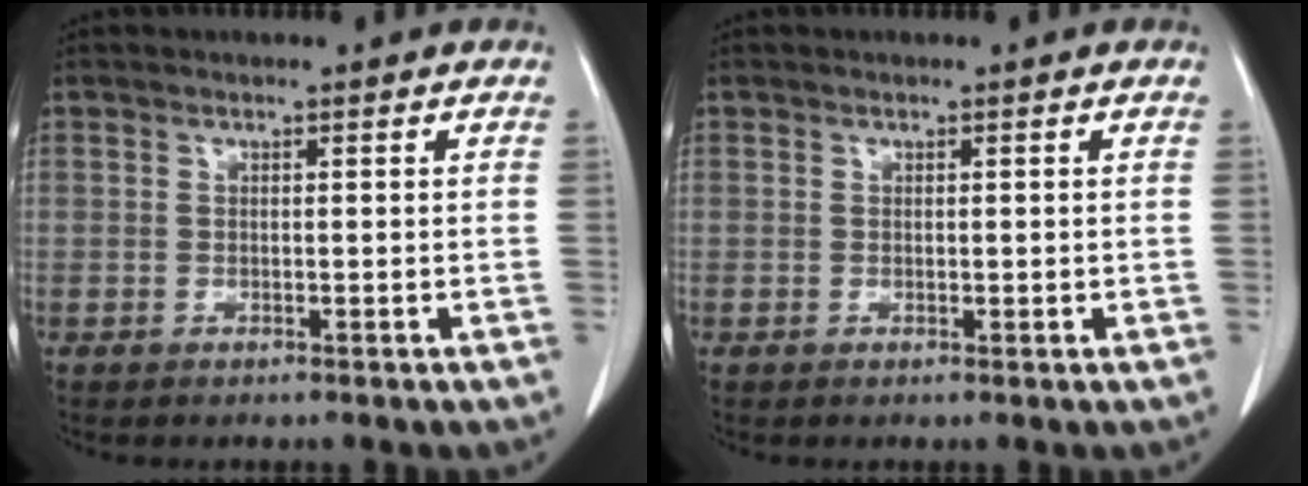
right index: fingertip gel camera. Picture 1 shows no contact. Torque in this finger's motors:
{"motor_torque": [-0.34, 0.47, -0.02, 0.01]}